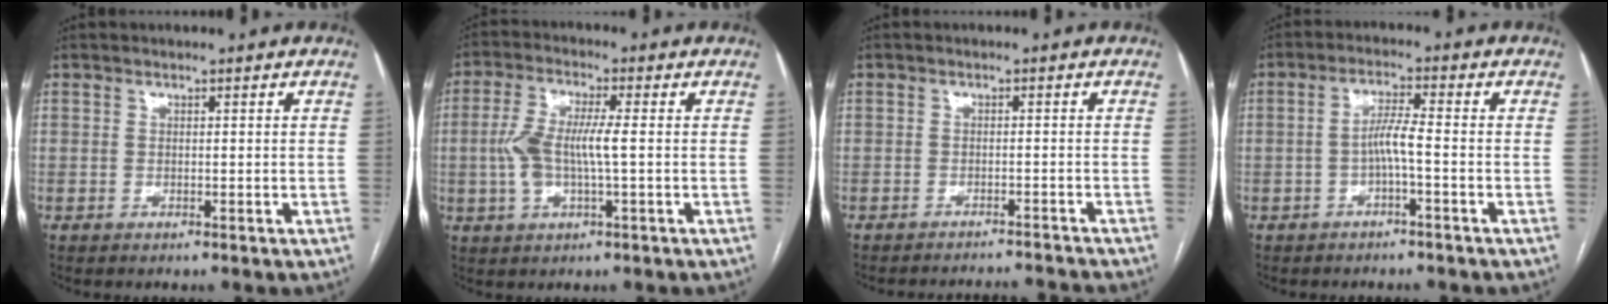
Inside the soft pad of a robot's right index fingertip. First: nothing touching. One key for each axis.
{"total": 7.7, "fx": -0.4, "fy": 1.7, "fz": 7.5, "tx": -0.165, "ty": 0.012, "tz": -0.006}
{"total": 6.9, "fx": -6.9, "fy": -0.6, "fz": 0.3, "tx": -0.002, "ty": 0.007, "tz": -0.090}
{"total": 3.7, "fx": -1.3, "fy": 0.0, "fz": 3.5, "tx": -0.066, "ty": 0.010, "tz": -0.023}